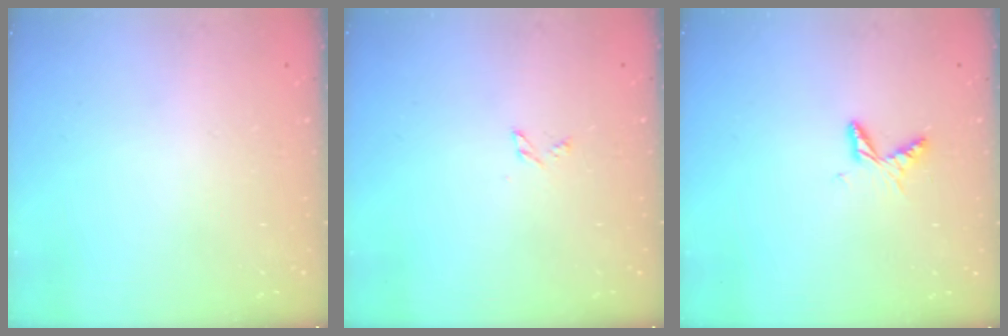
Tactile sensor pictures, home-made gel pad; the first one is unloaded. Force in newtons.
{"total": 2.4, "press": 2.3, "slide": 0.3}
{"total": 5.6, "press": 5.6, "slide": 0.5}